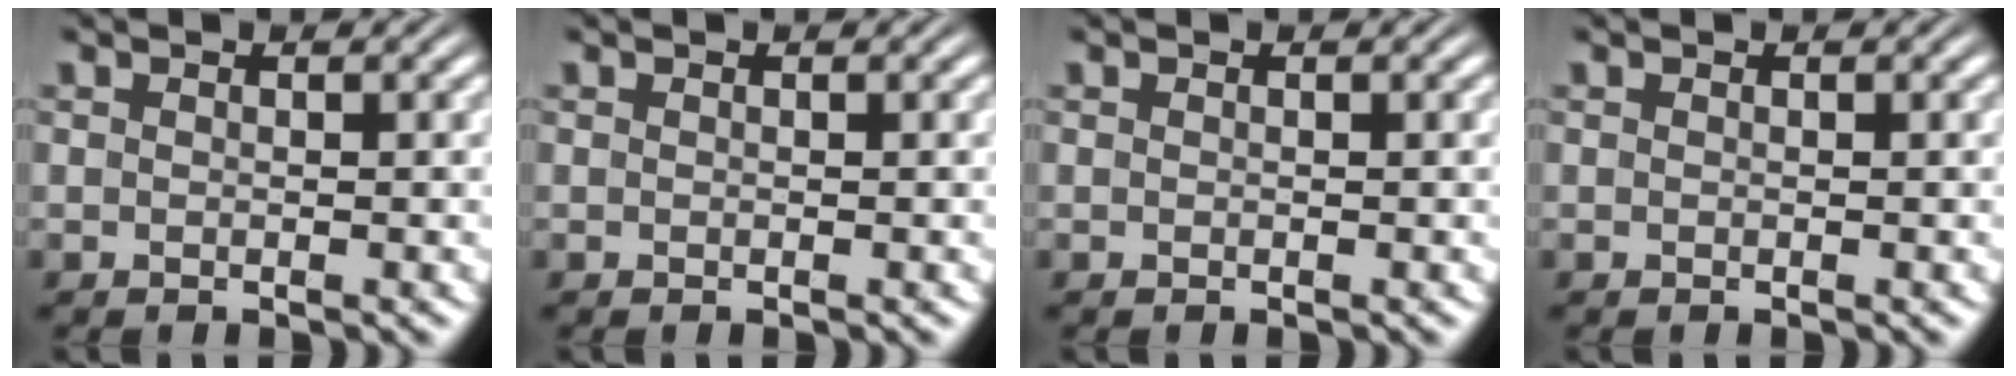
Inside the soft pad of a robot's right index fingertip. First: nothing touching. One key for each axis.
{"total": 0.0}
{"total": 0.0}
{"total": 0.0}